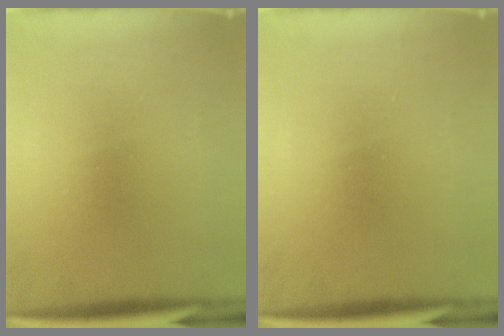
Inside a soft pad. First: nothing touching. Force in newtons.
{"total": 0.0}